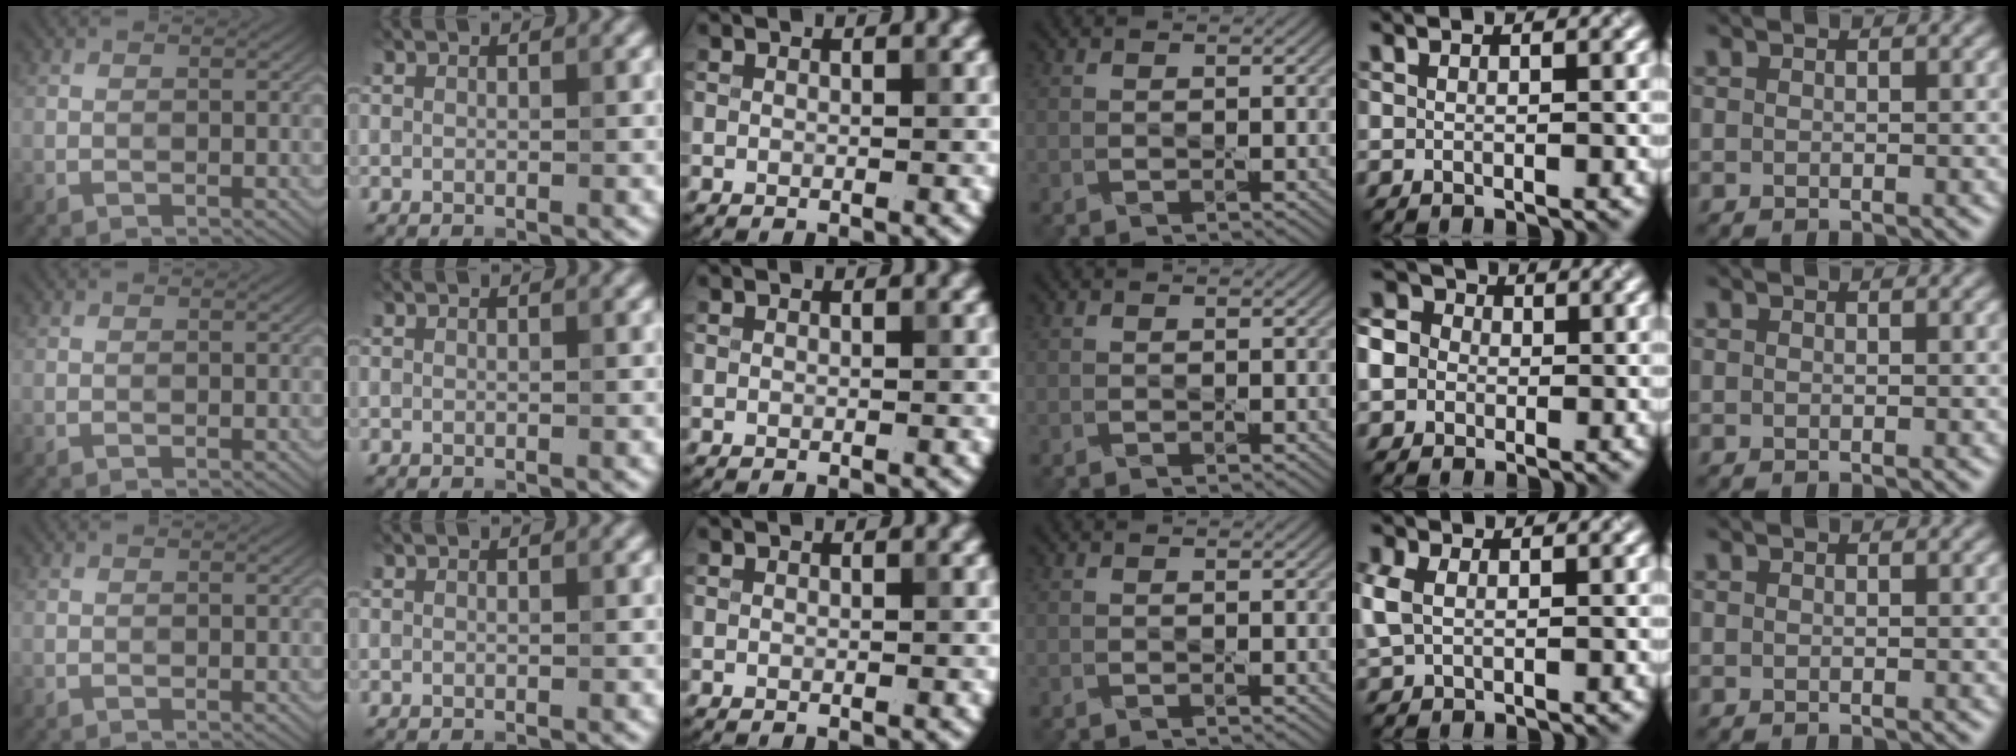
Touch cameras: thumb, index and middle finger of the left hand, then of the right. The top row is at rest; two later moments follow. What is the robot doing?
{"motion": "press", "object": "toy piano key"}